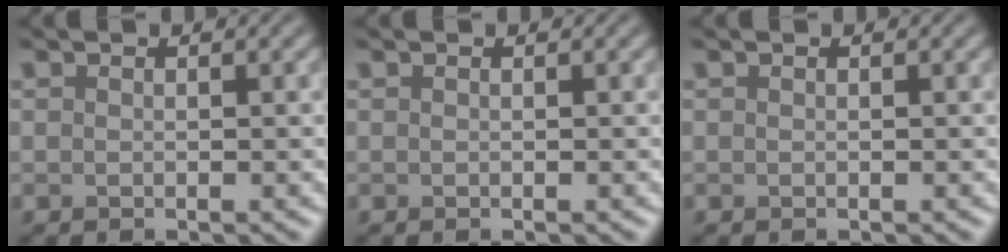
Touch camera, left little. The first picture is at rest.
{"total": 0.0}
{"total": 0.0}